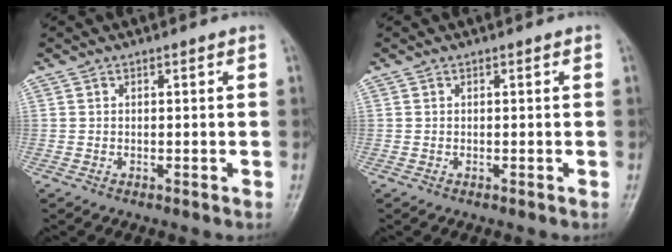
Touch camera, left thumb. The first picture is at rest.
{"total": 0.0}